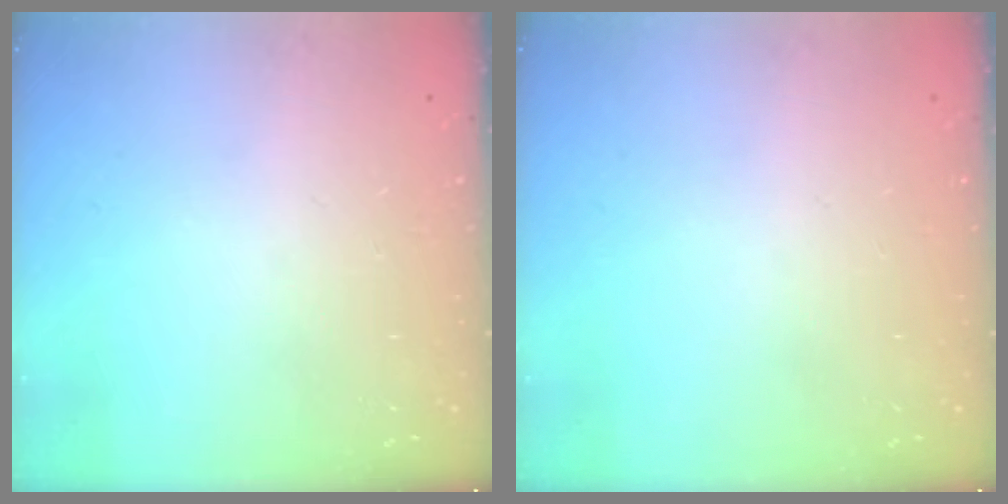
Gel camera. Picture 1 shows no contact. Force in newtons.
{"total": 0.0}